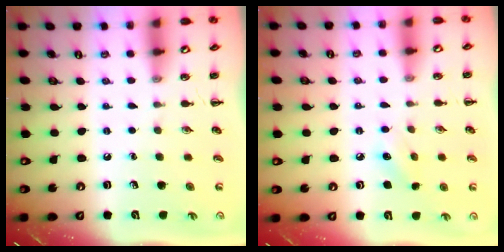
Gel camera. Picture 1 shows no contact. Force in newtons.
{"total": 5.9, "press": 5.8, "slide": 1.5}